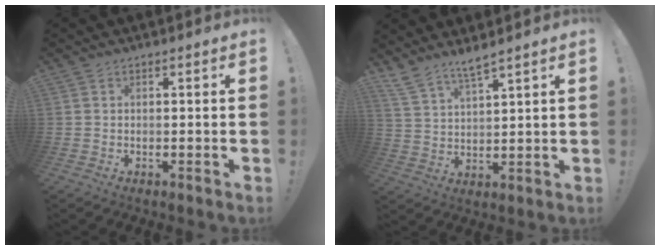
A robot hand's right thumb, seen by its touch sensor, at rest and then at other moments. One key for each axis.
{"total": 6.6, "fx": 5.8, "fy": 1.0, "fz": 3.0, "tx": -0.068, "ty": -0.030, "tz": 0.110}